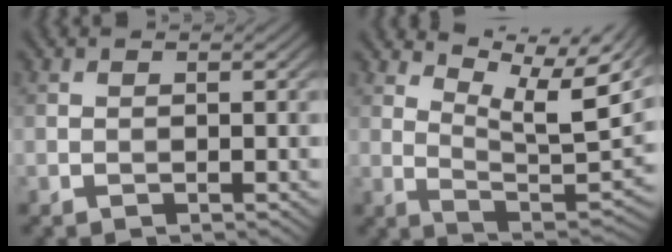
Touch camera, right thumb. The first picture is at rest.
{"total": 12.3, "force": [8.1, 3.3, 8.6], "torque": [-0.160, -0.010, 0.132]}